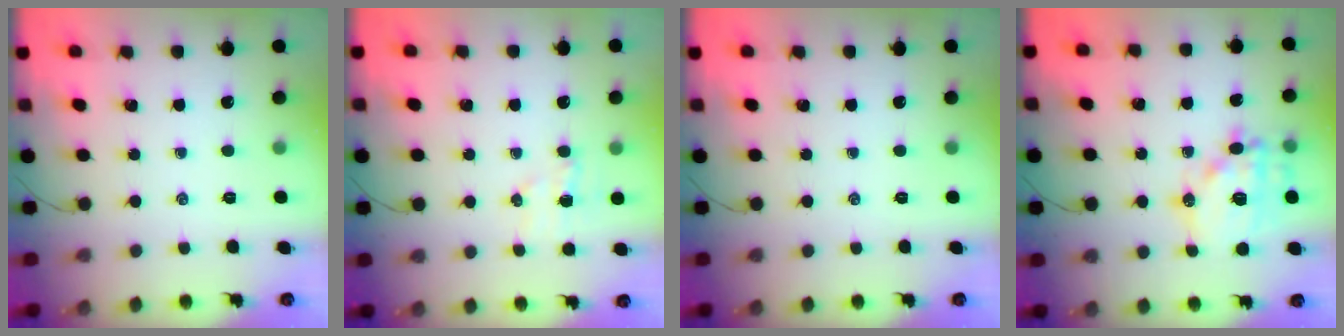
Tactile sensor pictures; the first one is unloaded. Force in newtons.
{"total": 4.3, "press": 4.2, "slide": 1.1}
{"total": 0.0}
{"total": 15.9, "press": 15.6, "slide": 3.2}